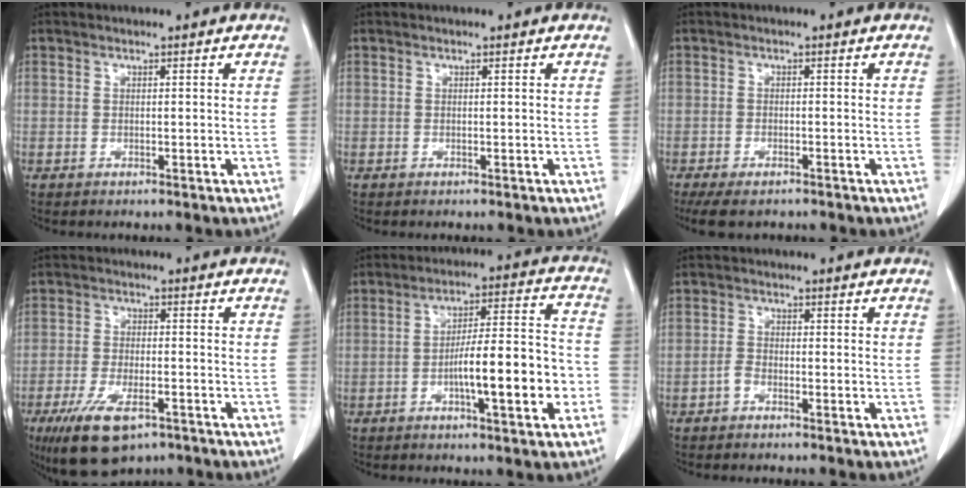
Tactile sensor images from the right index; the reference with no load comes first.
{"total": 0.0}
{"total": 6.4, "force": [-5.1, 2.3, 3.2], "torque": [-0.048, -0.009, -0.077]}
{"total": 10.4, "force": [-6.4, 3.9, 7.2], "torque": [-0.137, -0.017, -0.106]}
{"total": 12.7, "force": [-3.7, 1.7, 12.0], "torque": [-0.190, 0.017, -0.055]}
{"total": 1.4, "force": [-1.1, 0.5, 0.8], "torque": [-0.015, 0.003, -0.021]}